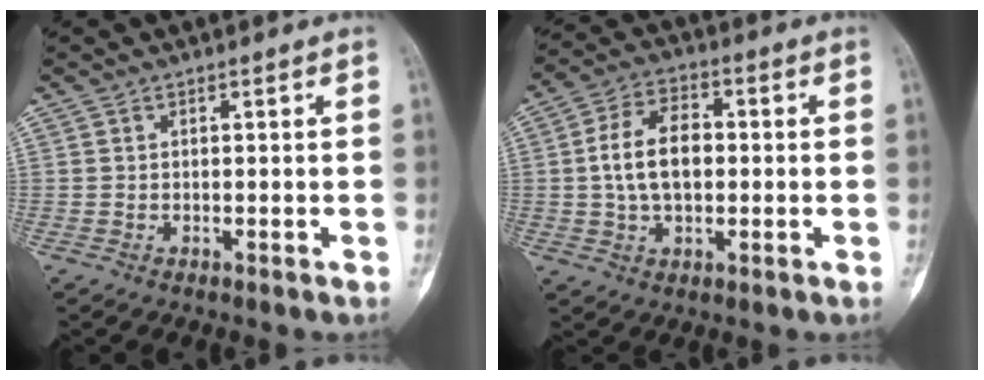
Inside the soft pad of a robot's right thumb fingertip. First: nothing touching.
{"total": 10.6, "force": [0.4, 6.5, 8.4], "torque": [-0.144, 0.016, 0.003]}